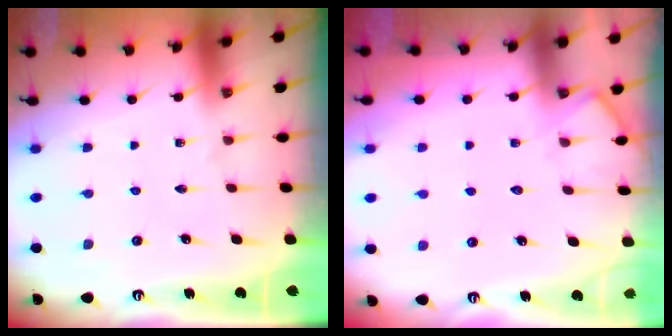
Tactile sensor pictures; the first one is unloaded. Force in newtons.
{"total": 7.2, "press": 7.1, "slide": 0.9}